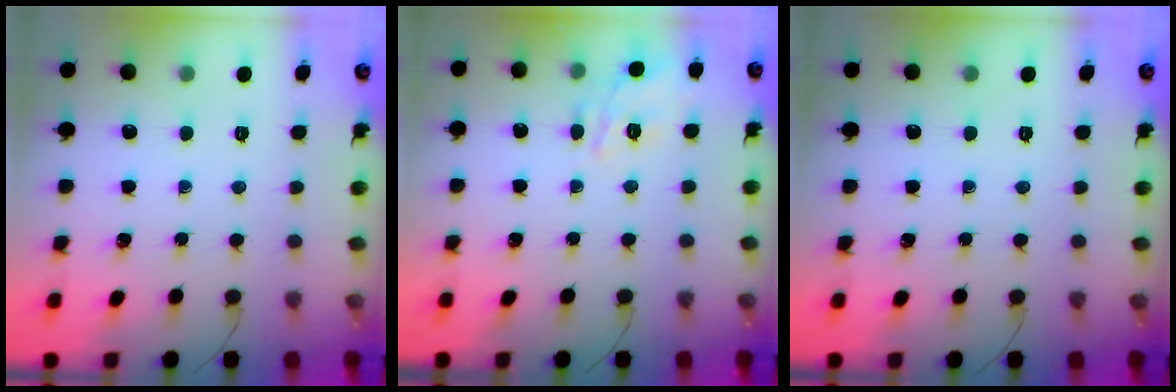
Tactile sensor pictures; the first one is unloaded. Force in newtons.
{"total": 11.2, "press": 11.2, "slide": 0.8}
{"total": 0.0}